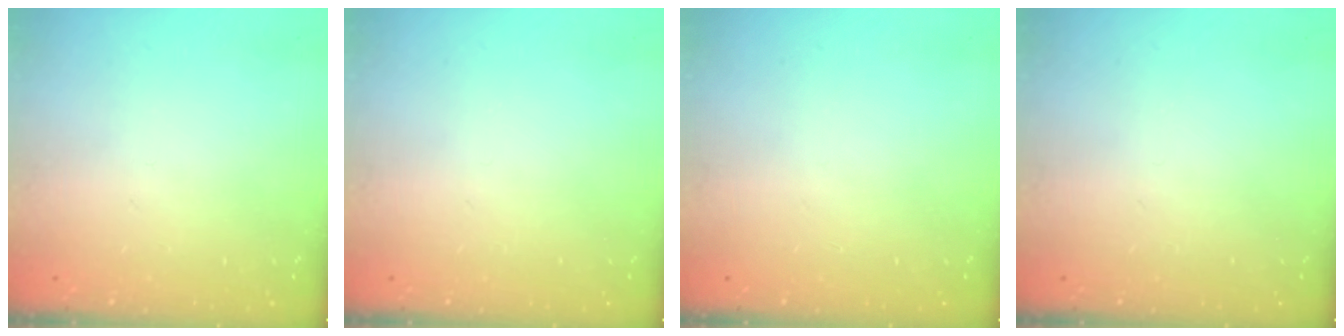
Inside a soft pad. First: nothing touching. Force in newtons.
{"total": 0.0}
{"total": 0.0}
{"total": 0.0}